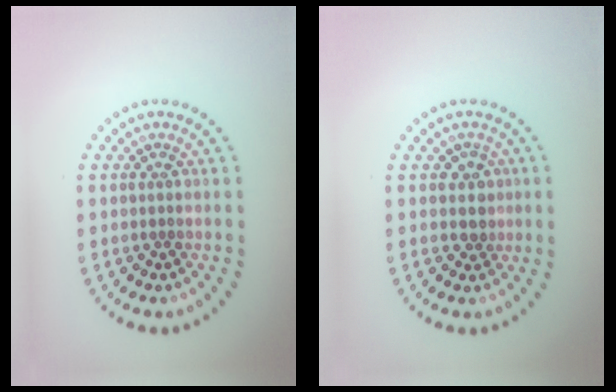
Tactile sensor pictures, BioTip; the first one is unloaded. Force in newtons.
{"total": 1.4, "press": 1.1, "slide": 0.8}